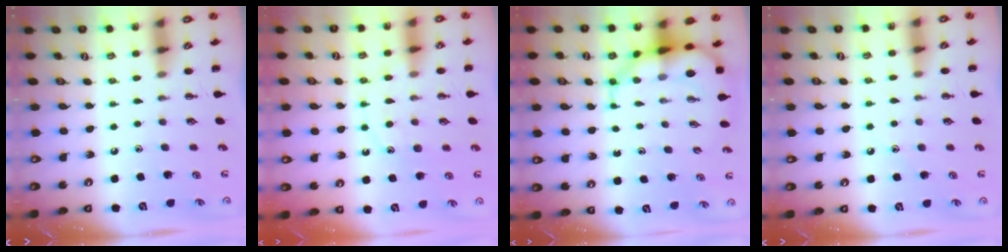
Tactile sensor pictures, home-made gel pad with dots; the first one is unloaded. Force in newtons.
{"total": 11.8, "press": 11.8, "slide": 0.9}
{"total": 7.8, "press": 7.5, "slide": 2.1}
{"total": 7.0, "press": 6.6, "slide": 2.2}